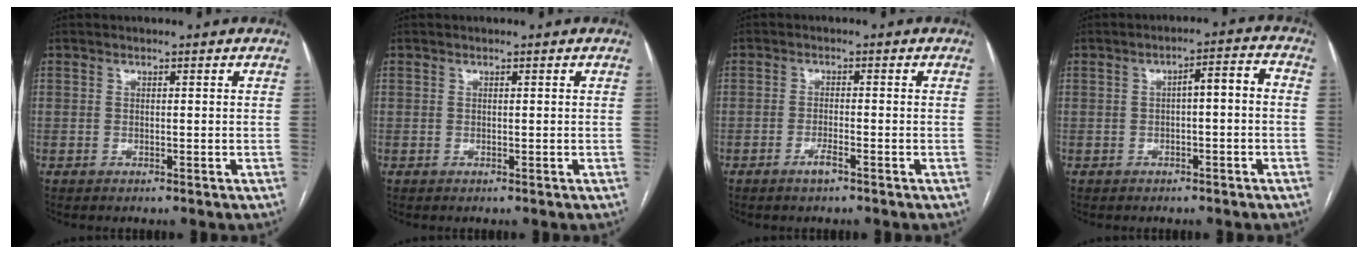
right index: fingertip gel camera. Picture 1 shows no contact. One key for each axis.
{"total": 0.0}
{"total": 2.1, "fx": -1.4, "fy": 0.1, "fz": 1.5, "tx": -0.030, "ty": -0.001, "tz": -0.027}
{"total": 4.2, "fx": -0.3, "fy": 0.9, "fz": 4.1, "tx": -0.058, "ty": 0.024, "tz": -0.004}